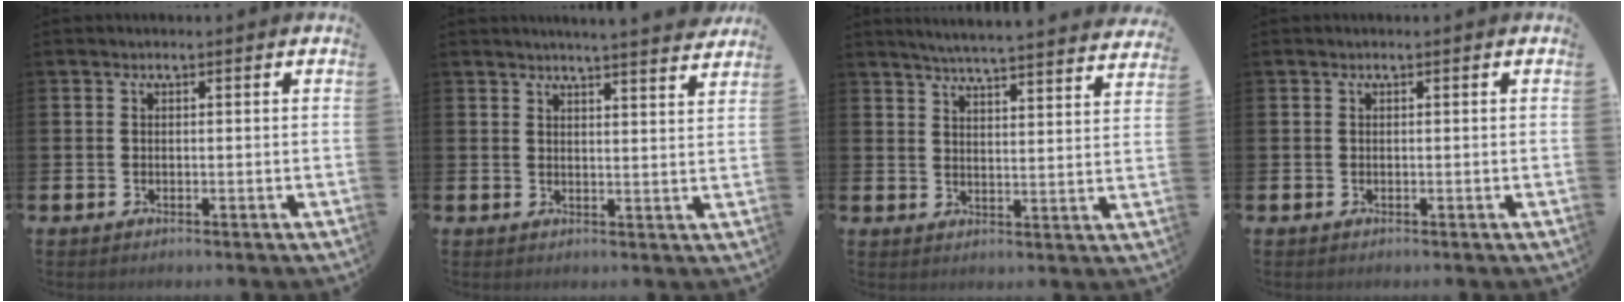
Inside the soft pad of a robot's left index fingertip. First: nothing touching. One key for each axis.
{"total": 4.4, "fx": 4.3, "fy": -0.7, "fz": 0.5, "tx": -0.006, "ty": -0.029, "tz": 0.073}
{"total": 5.4, "fx": 5.3, "fy": -0.4, "fz": 1.0, "tx": -0.030, "ty": -0.040, "tz": 0.091}
{"total": 0.0}